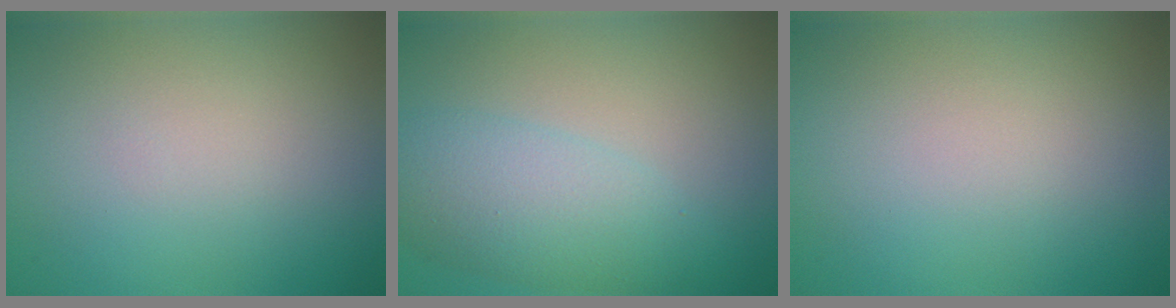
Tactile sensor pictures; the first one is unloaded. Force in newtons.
{"total": 5.2, "press": 5.2, "slide": 0.1}
{"total": 0.0}